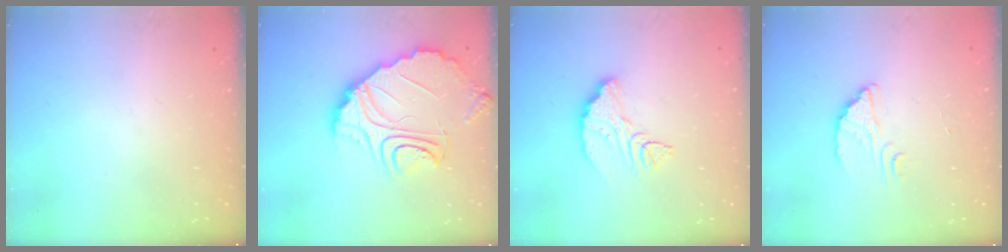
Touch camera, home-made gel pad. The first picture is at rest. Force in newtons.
{"total": 13.6, "press": 13.6, "slide": 1.2}
{"total": 7.7, "press": 7.7, "slide": 0.5}
{"total": 2.7, "press": 2.7, "slide": 0.1}